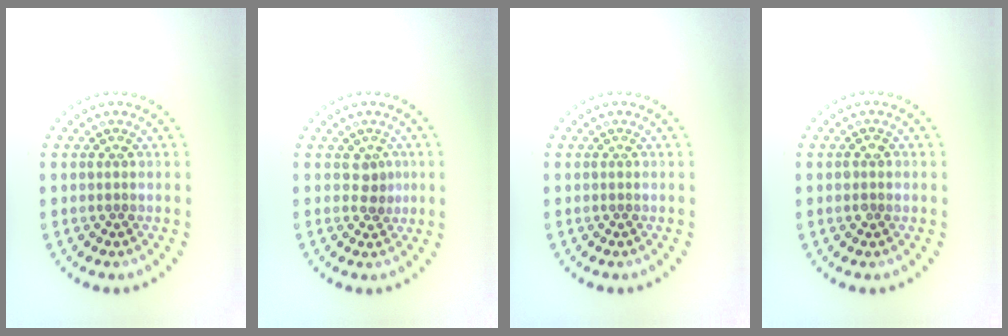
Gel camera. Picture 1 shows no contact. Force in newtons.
{"total": 1.3, "press": 1.0, "slide": 0.8}
{"total": 0.0}
{"total": 1.0, "press": 1.0, "slide": 0.2}